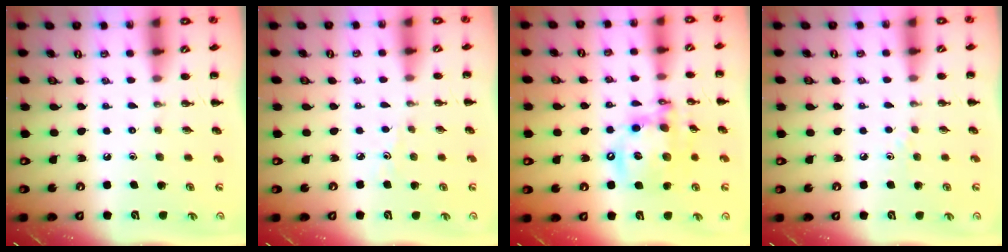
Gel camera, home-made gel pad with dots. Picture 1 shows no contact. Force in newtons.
{"total": 2.2, "press": 2.0, "slide": 0.9}
{"total": 15.1, "press": 14.7, "slide": 3.3}
{"total": 2.7, "press": 2.5, "slide": 1.0}